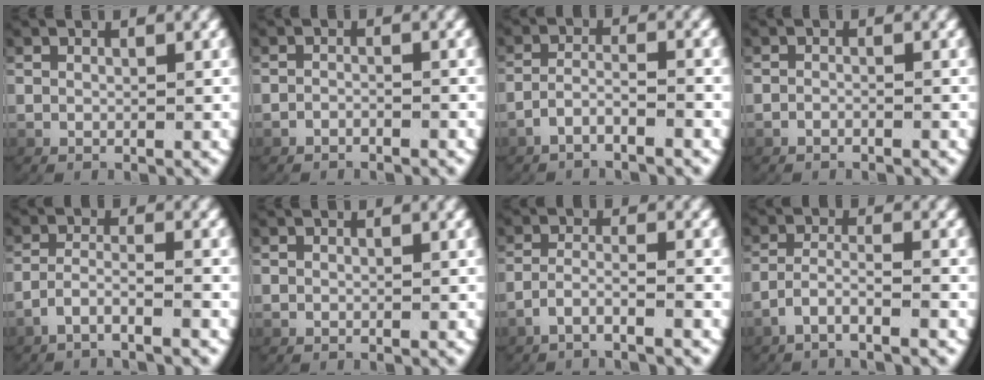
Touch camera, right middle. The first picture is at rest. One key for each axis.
{"total": 1.3, "fx": -1.3, "fy": 0.2, "fz": 0.1, "tx": -0.004, "ty": 0.003, "tz": -0.026}
{"total": 2.7, "fx": -2.4, "fy": 0.3, "fz": 1.4, "tx": -0.035, "ty": -0.007, "tz": -0.041}
{"total": 0.9, "fx": -0.9, "fy": 0.1, "fz": 0.2, "tx": -0.007, "ty": 0.003, "tz": -0.019}
{"total": 3.1, "fx": -2.6, "fy": 0.2, "fz": 1.7, "tx": -0.040, "ty": -0.009, "tz": -0.042}
{"total": 0.0}
{"total": 2.7, "fx": -2.2, "fy": 0.1, "fz": 1.6, "tx": -0.040, "ty": -0.008, "tz": -0.037}
{"total": 3.1, "fx": -2.5, "fy": 0.4, "fz": 1.8, "tx": -0.044, "ty": -0.009, "tz": -0.041}